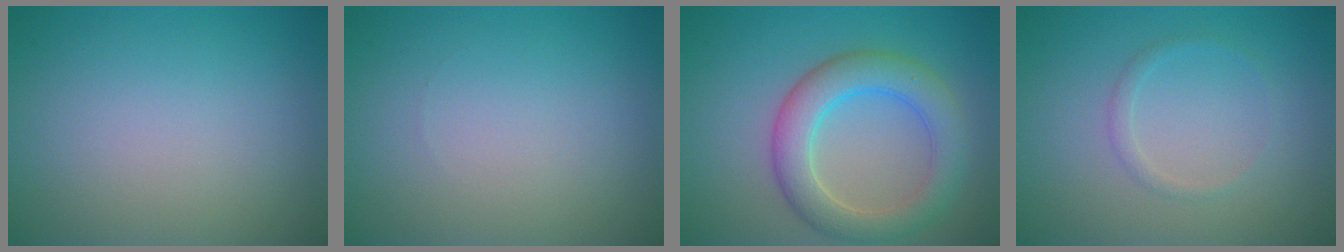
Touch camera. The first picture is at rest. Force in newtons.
{"total": 0.0}
{"total": 5.4, "press": 5.4, "slide": 0.1}
{"total": 1.0, "press": 1.0, "slide": 0.0}